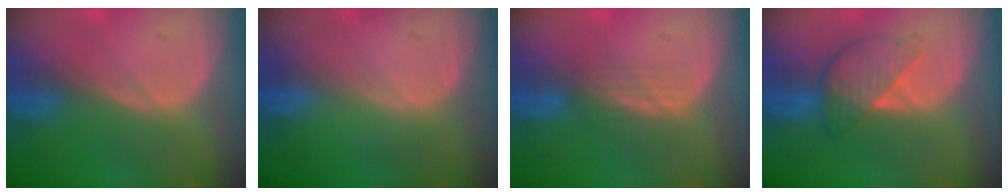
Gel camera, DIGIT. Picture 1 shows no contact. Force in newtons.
{"total": 0.0}
{"total": 2.9, "press": 2.6, "slide": 1.3}
{"total": 5.6, "press": 5.6, "slide": 0.3}